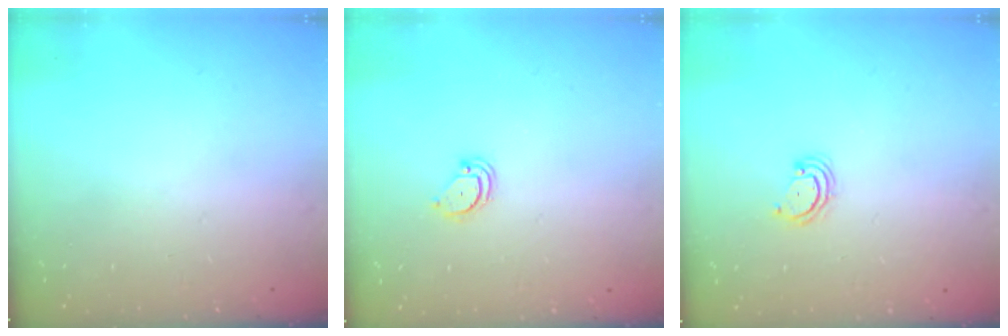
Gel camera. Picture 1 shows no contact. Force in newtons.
{"total": 2.6, "press": 2.6, "slide": 0.2}
{"total": 2.9, "press": 2.9, "slide": 0.3}